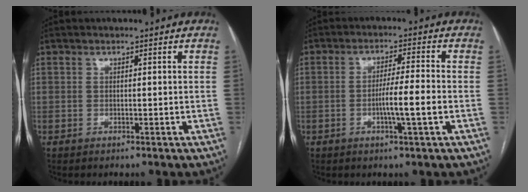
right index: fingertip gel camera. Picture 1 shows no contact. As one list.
[{"total": 6.0, "force": [-1.6, -0.3, 5.8], "torque": [-0.102, -0.003, -0.029]}]